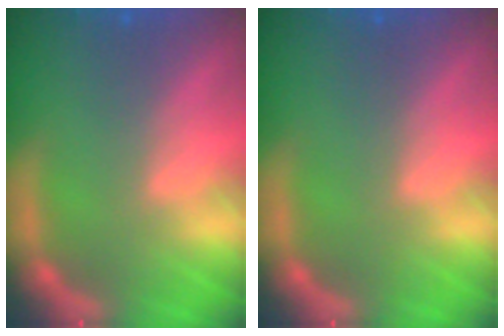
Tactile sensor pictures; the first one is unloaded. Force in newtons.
{"total": 0.0}